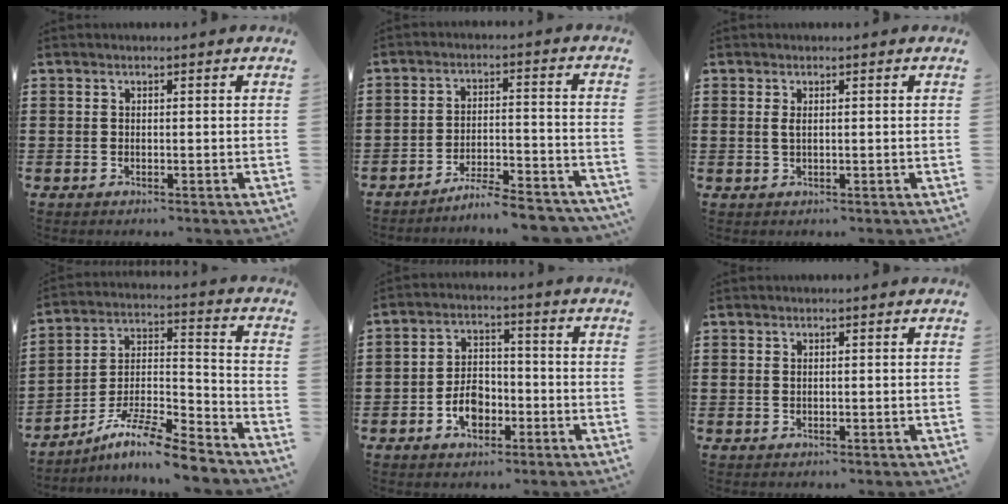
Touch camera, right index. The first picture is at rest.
{"total": 5.6, "force": [-5.3, 0.0, 1.7], "torque": [-0.030, -0.002, -0.104]}
{"total": 1.1, "force": [0.2, 0.5, 1.0], "torque": [-0.021, 0.004, 0.002]}
{"total": 10.1, "force": [-8.7, 1.0, 5.1], "torque": [-0.089, 0.017, -0.170]}
{"total": 5.3, "force": [-2.3, 3.5, 3.2], "torque": [-0.056, 0.004, -0.044]}
{"total": 0.0}